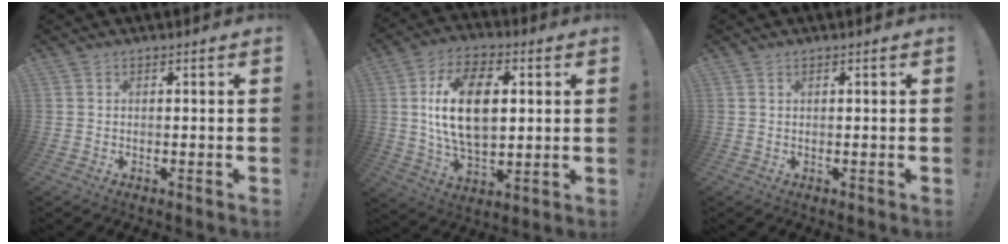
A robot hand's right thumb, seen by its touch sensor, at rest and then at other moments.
{"total": 18.7, "force": [2.7, 11.1, 14.8], "torque": [-0.263, 0.002, 0.040]}
{"total": 0.5, "force": [0.3, -0.1, 0.4], "torque": [-0.002, -0.002, 0.005]}